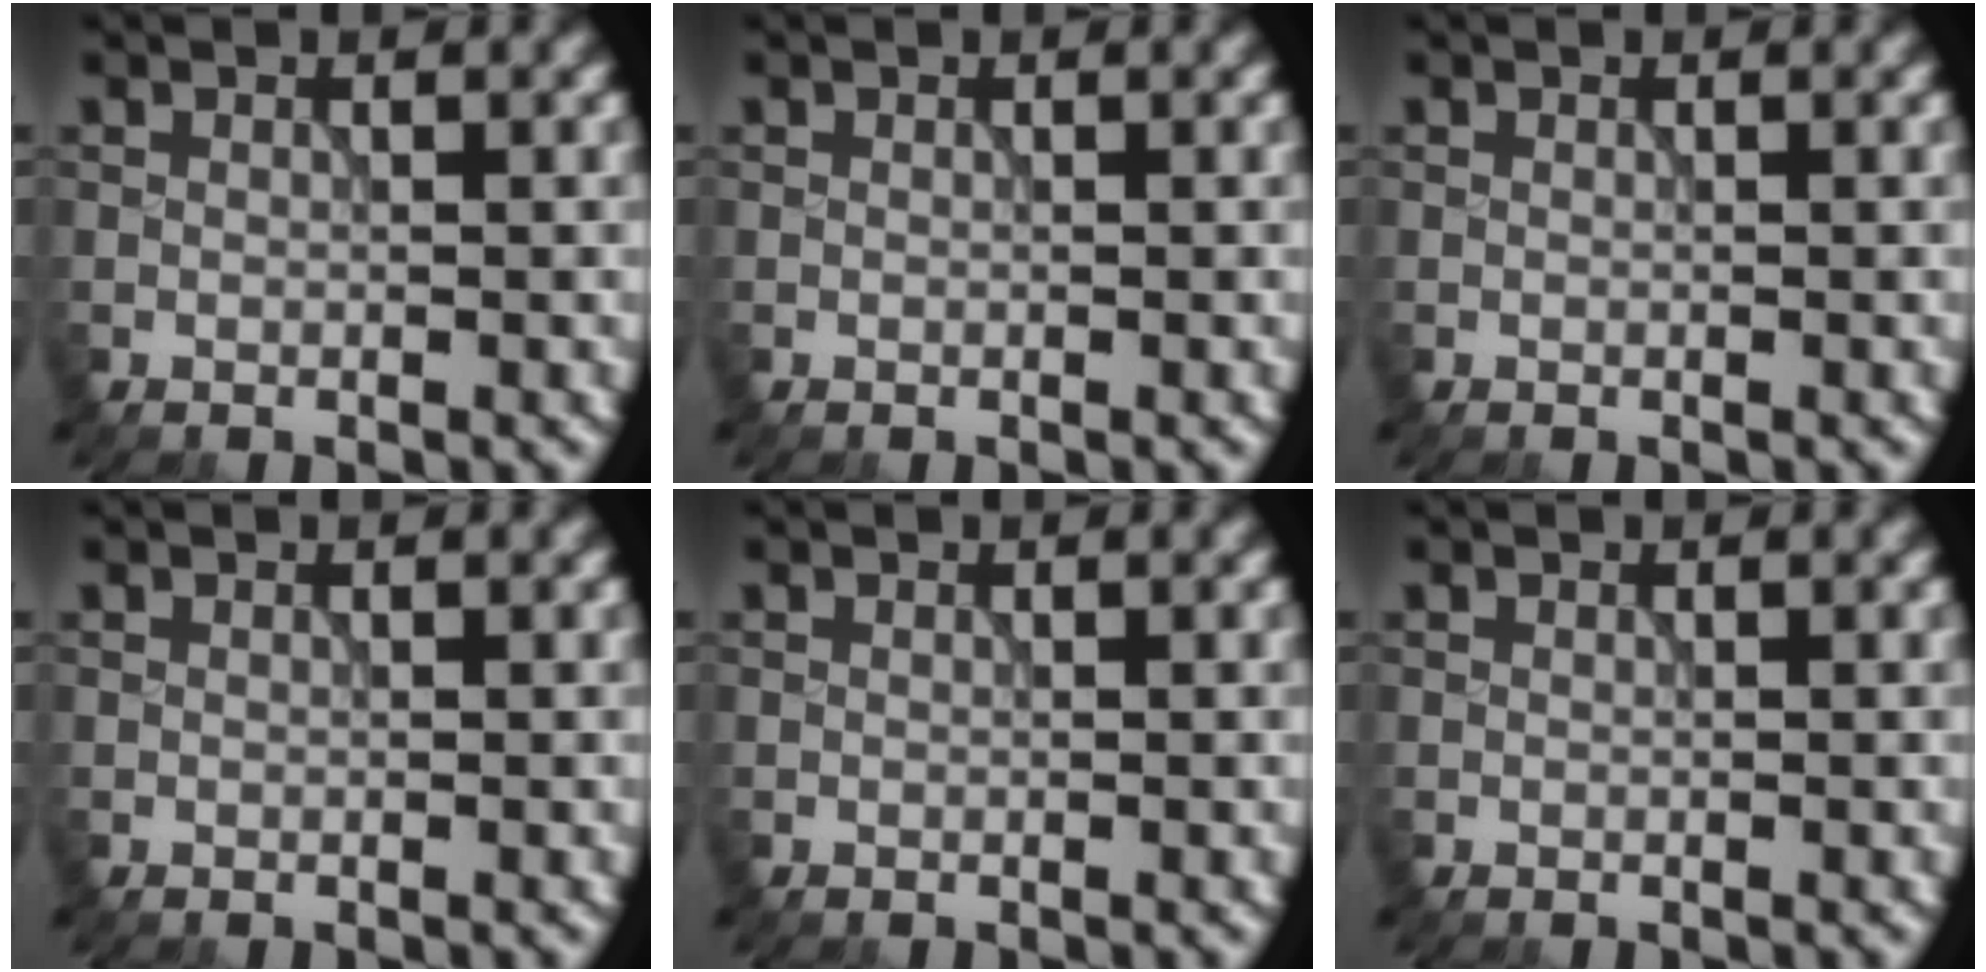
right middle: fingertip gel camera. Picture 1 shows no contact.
{"total": 0.0}
{"total": 0.0}
{"total": 0.0}
{"total": 0.0}
{"total": 0.0}